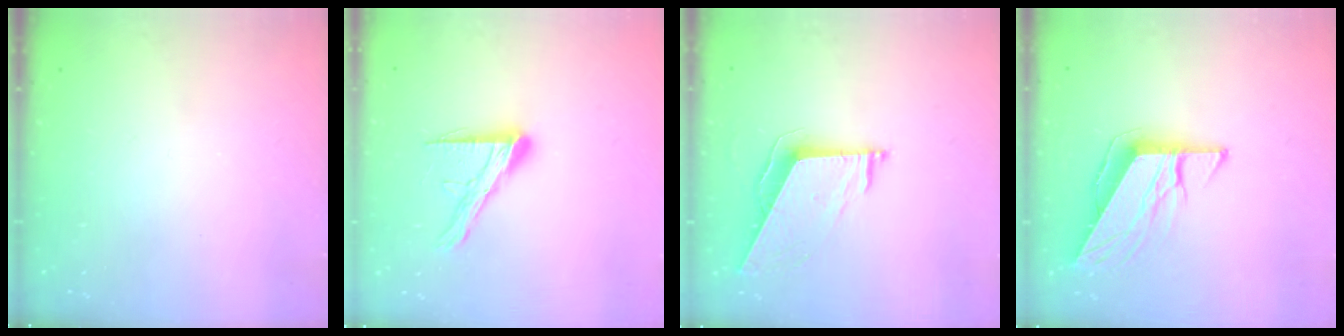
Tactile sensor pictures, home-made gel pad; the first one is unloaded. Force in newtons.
{"total": 12.0, "press": 12.0, "slide": 0.9}
{"total": 7.5, "press": 7.5, "slide": 0.1}
{"total": 9.4, "press": 9.4, "slide": 1.0}